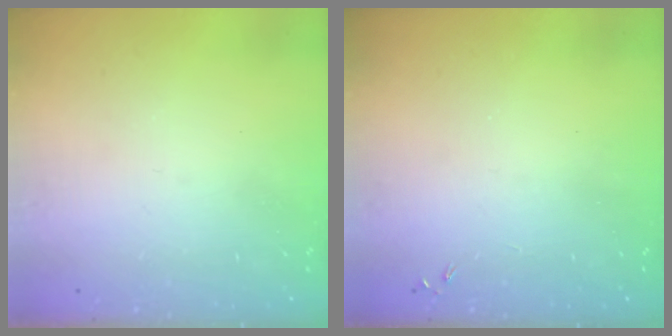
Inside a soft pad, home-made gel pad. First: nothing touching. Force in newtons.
{"total": 0.0}